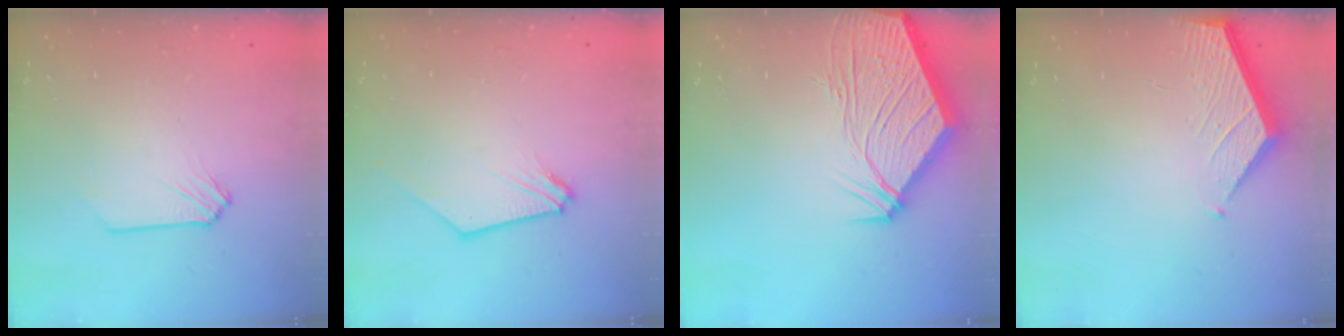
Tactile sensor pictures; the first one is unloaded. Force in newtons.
{"total": 0.6, "press": 0.6, "slide": 0.1}
{"total": 13.1, "press": 13.0, "slide": 1.6}
{"total": 2.2, "press": 2.2, "slide": 0.2}